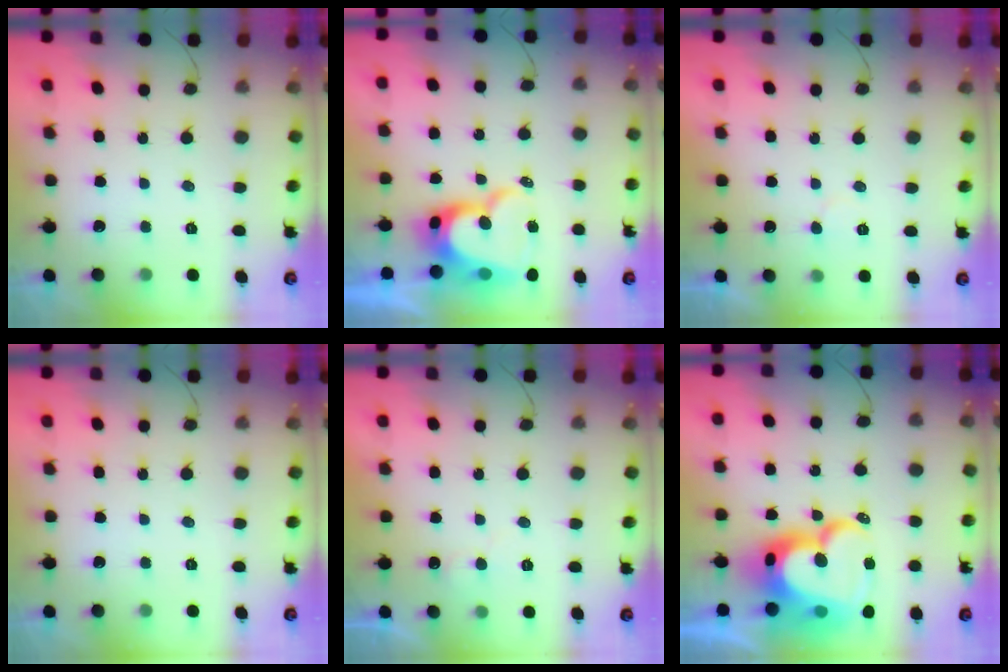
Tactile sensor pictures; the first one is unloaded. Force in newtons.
{"total": 14.7, "press": 14.6, "slide": 1.4}
{"total": 4.7, "press": 4.7, "slide": 0.2}
{"total": 0.0}
{"total": 5.1, "press": 5.0, "slide": 0.5}
{"total": 26.1, "press": 26.0, "slide": 2.7}